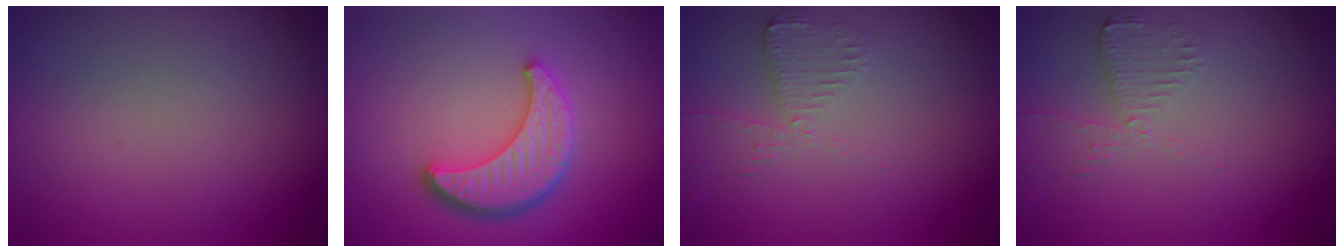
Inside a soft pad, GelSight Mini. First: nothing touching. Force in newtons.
{"total": 4.6, "press": 3.8, "slide": 2.5}
{"total": 2.4, "press": 2.4, "slide": 0.2}
{"total": 2.4, "press": 2.4, "slide": 0.2}